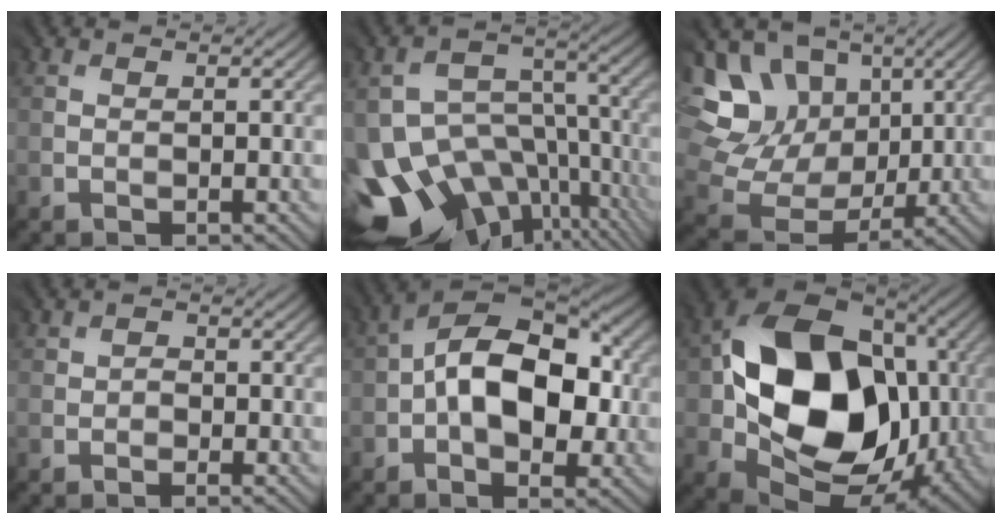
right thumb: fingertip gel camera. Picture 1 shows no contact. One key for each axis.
{"total": 16.7, "fx": -7.9, "fy": 11.6, "fz": 9.0, "tx": -0.187, "ty": -0.044, "tz": -0.093}
{"total": 14.3, "fx": 4.5, "fy": 11.6, "fz": 7.0, "tx": -0.204, "ty": 0.024, "tz": 0.094}
{"total": 1.0, "fx": -0.4, "fy": 0.7, "fz": 0.6, "tx": -0.005, "ty": -0.001, "tz": -0.008}
{"total": 14.3, "fx": -0.2, "fy": 8.5, "fz": 11.4, "tx": -0.176, "ty": 0.026, "tz": -0.013}
{"total": 19.8, "fx": 0.8, "fy": 14.7, "fz": 13.2, "tx": -0.249, "ty": -0.028, "tz": 0.028}